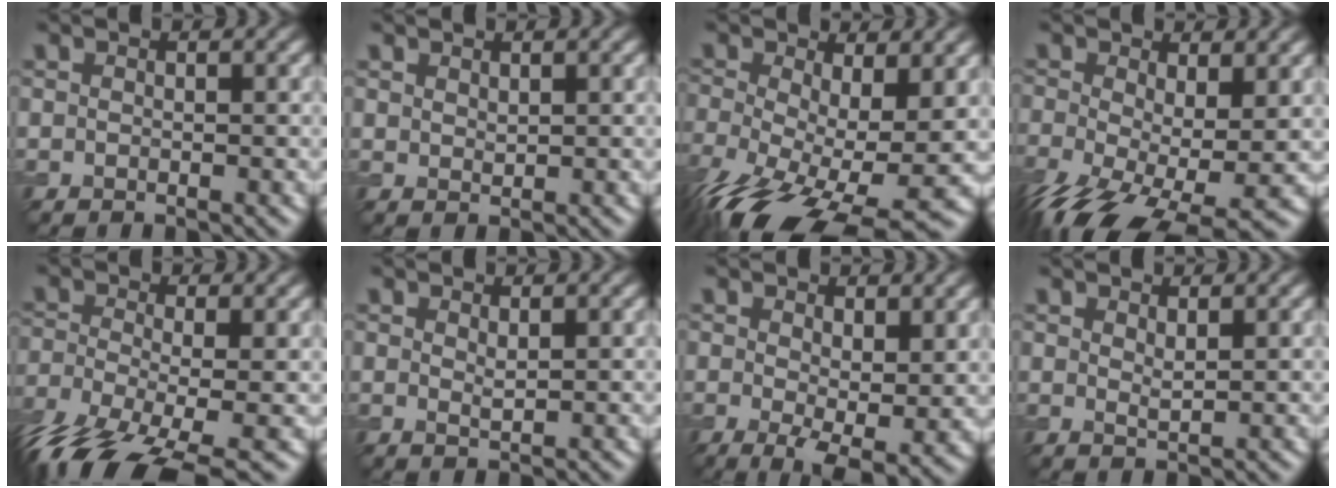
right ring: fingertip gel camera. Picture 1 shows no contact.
{"total": 0.8, "force": [0.7, 0.3, 0.3], "torque": [-0.010, -0.001, 0.017]}
{"total": 14.5, "force": [-5.1, 6.1, 12.0], "torque": [-0.231, -0.053, -0.071]}
{"total": 10.5, "force": [-4.2, 4.6, 8.5], "torque": [-0.181, -0.052, -0.063]}
{"total": 10.4, "force": [-6.3, 3.4, 7.6], "torque": [-0.160, -0.029, -0.116]}
{"total": 0.8, "force": [0.5, 0.2, 0.6], "torque": [-0.016, -0.004, 0.010]}
{"total": 5.3, "force": [0.2, 2.2, 4.8], "torque": [-0.081, -0.021, 0.010]}
{"total": 1.1, "force": [0.8, 0.2, 0.6], "torque": [-0.015, -0.001, 0.015]}